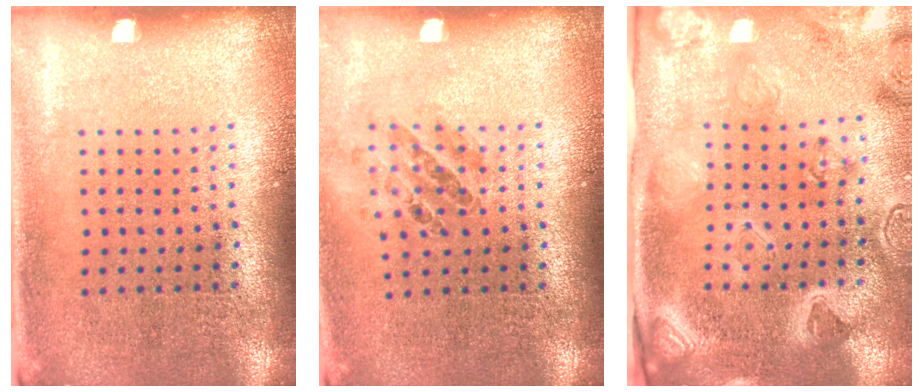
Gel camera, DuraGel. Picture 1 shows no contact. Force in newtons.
{"total": 0.9, "press": 0.9, "slide": 0.3}
{"total": 3.1, "press": 3.1, "slide": 0.4}